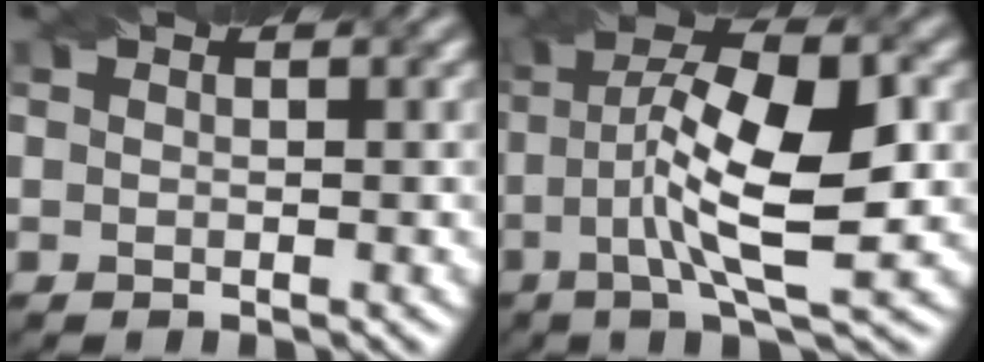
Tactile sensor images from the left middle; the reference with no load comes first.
{"total": 10.2, "force": [-0.8, 3.0, 9.7], "torque": [-0.170, 0.010, -0.014]}